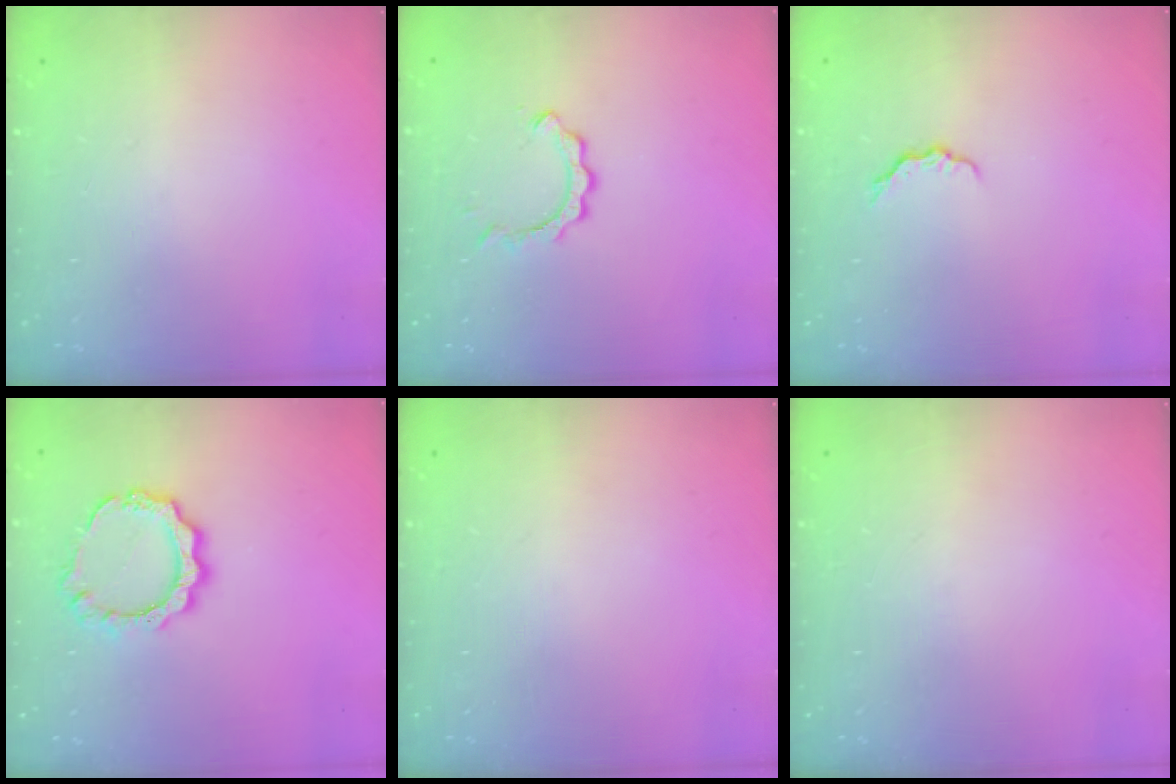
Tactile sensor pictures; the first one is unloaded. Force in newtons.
{"total": 2.8, "press": 2.8, "slide": 0.4}
{"total": 3.9, "press": 3.9, "slide": 0.5}
{"total": 8.4, "press": 8.4, "slide": 0.4}
{"total": 0.0}
{"total": 0.0}